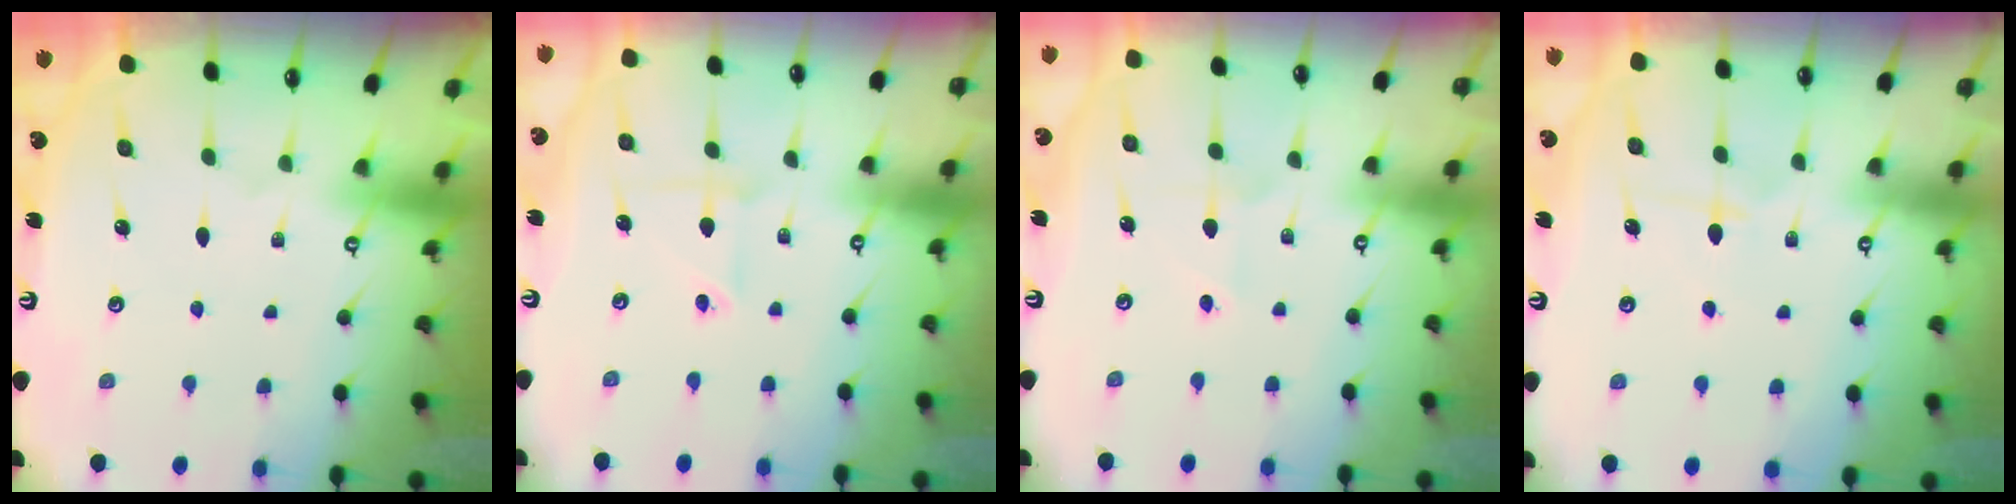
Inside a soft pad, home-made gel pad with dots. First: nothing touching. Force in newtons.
{"total": 3.3, "press": 3.3, "slide": 0.2}
{"total": 4.4, "press": 4.3, "slide": 1.0}
{"total": 5.8, "press": 5.7, "slide": 0.7}